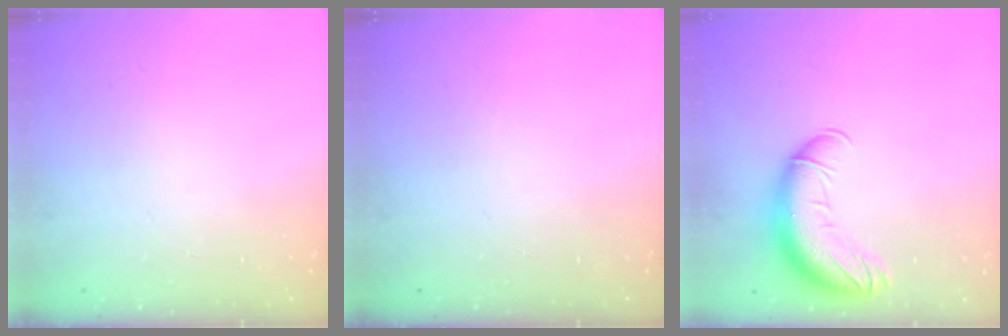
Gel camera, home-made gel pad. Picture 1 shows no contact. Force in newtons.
{"total": 0.0}
{"total": 14.8, "press": 14.3, "slide": 3.6}